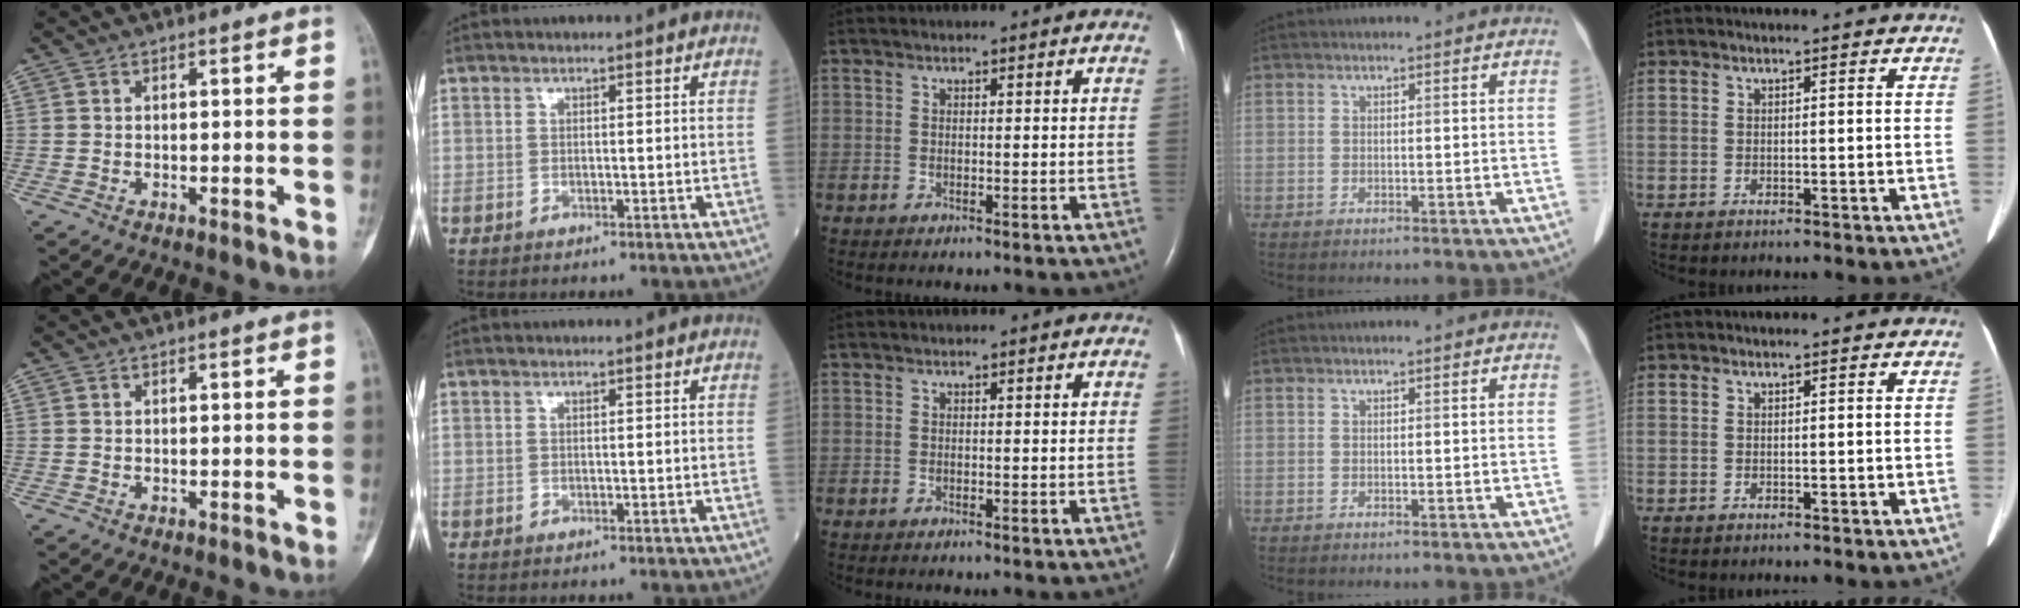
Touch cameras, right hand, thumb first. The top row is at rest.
{}